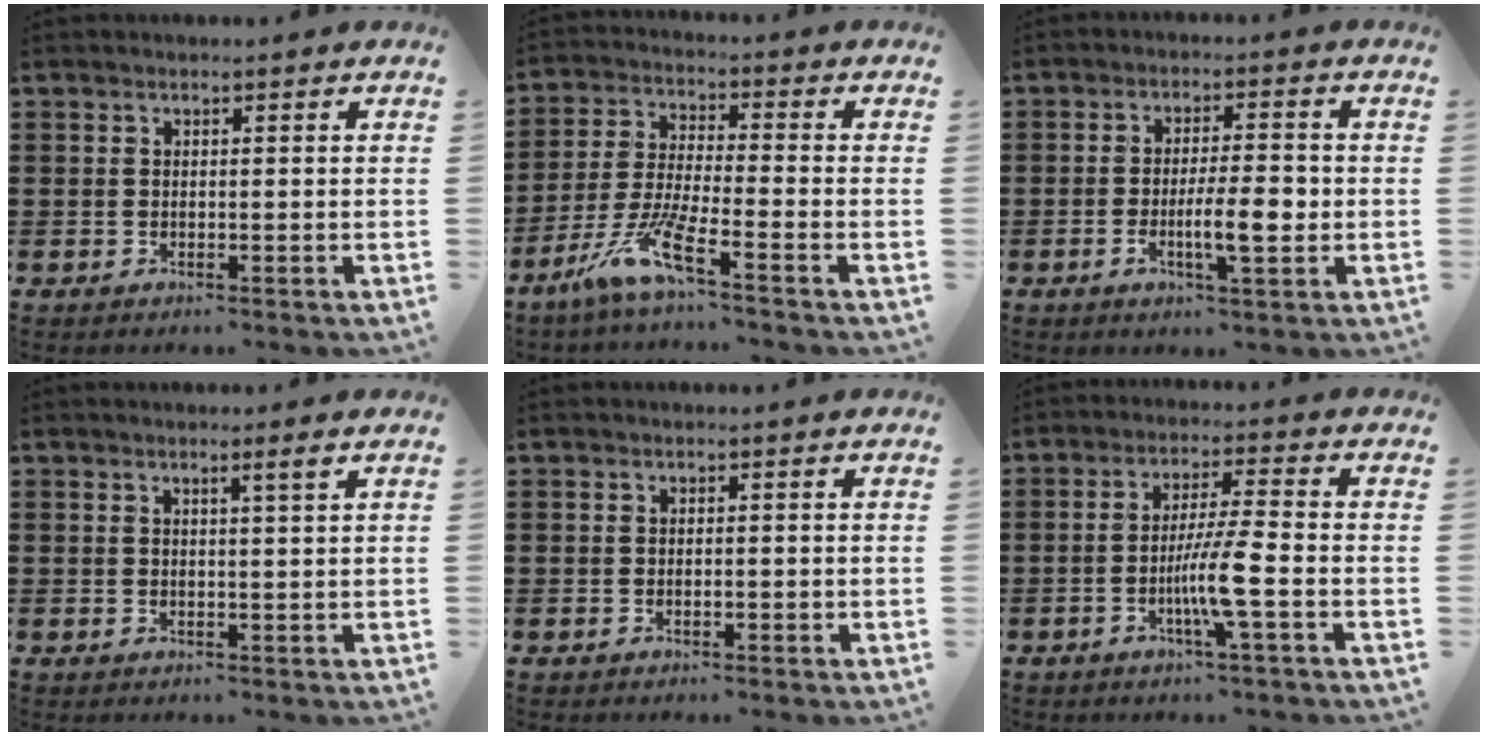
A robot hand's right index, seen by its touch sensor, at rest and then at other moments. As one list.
[{"total": 8.6, "force": [-5.8, 0.3, 6.3], "torque": [-0.159, -0.024, -0.119]}, {"total": 7.0, "force": [-1.4, 1.7, 6.6], "torque": [-0.104, 0.001, -0.025]}, {"total": 1.9, "force": [1.1, -0.2, 1.5], "torque": [-0.029, -0.003, 0.018]}, {"total": 0.8, "force": [-0.2, 0.2, 0.8], "torque": [-0.016, -0.005, -0.002]}, {"total": 7.4, "force": [-2.4, -0.1, 7.0], "torque": [-0.137, -0.016, -0.049]}]